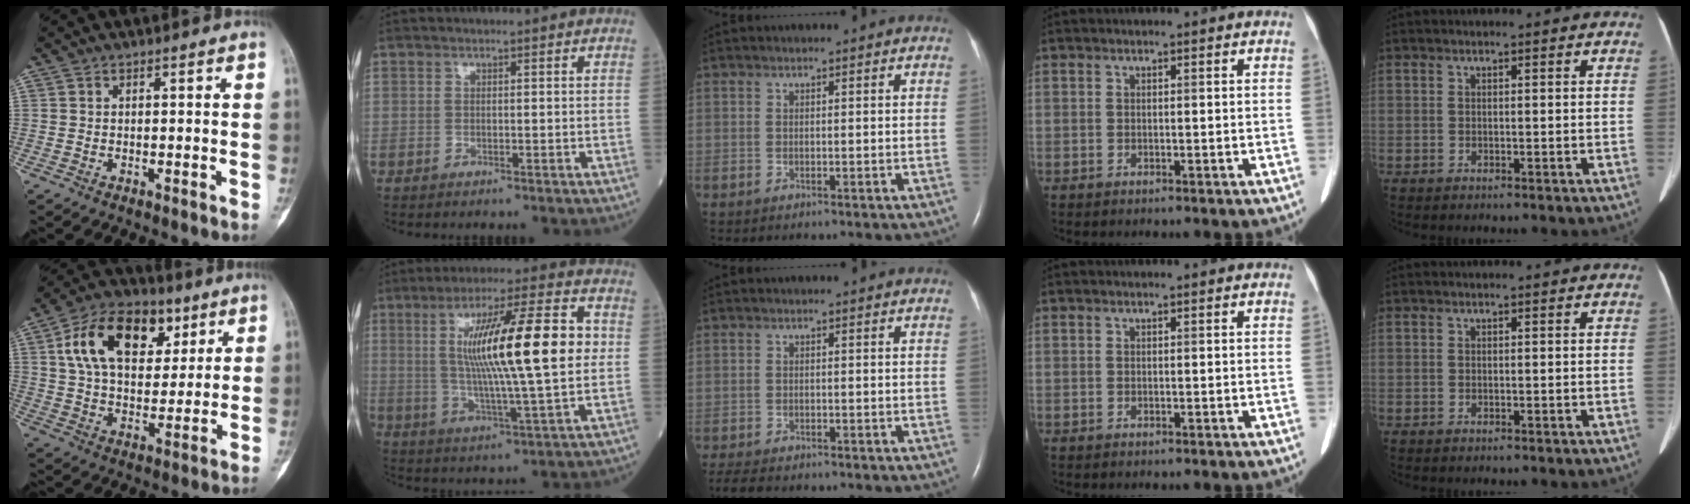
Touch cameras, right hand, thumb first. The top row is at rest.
{"thumb": {"total": 18.5, "force": [7.2, 11.5, 12.6], "torque": [-0.184, -0.008, 0.123]}, "index": {"total": 17.5, "force": [2.3, 1.1, 17.3], "torque": [-0.300, 0.011, 0.036]}, "middle": {"total": 4.1, "force": [-3.5, 0.9, 1.8], "torque": [-0.035, -0.012, -0.054]}}